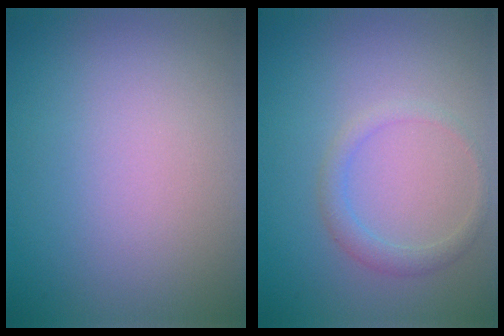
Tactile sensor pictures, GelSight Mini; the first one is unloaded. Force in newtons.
{"total": 1.7, "press": 1.7, "slide": 0.1}